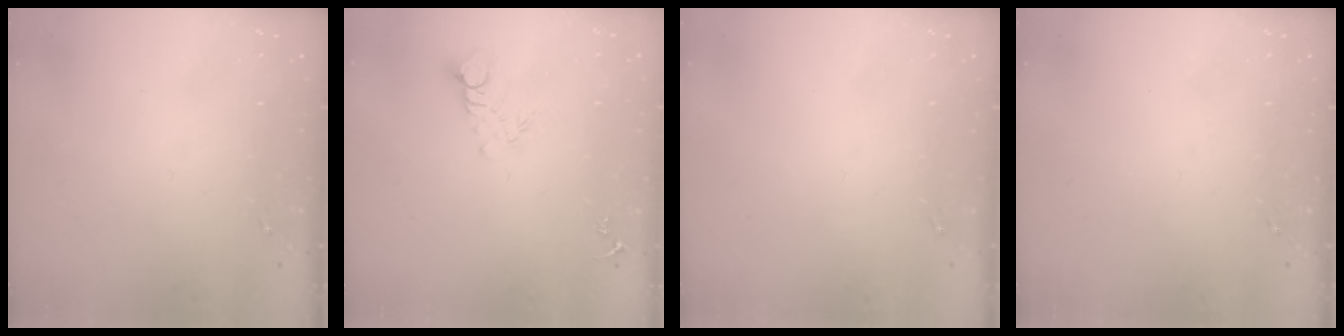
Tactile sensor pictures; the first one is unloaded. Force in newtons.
{"total": 6.2, "press": 6.2, "slide": 0.5}
{"total": 0.0}
{"total": 0.0}